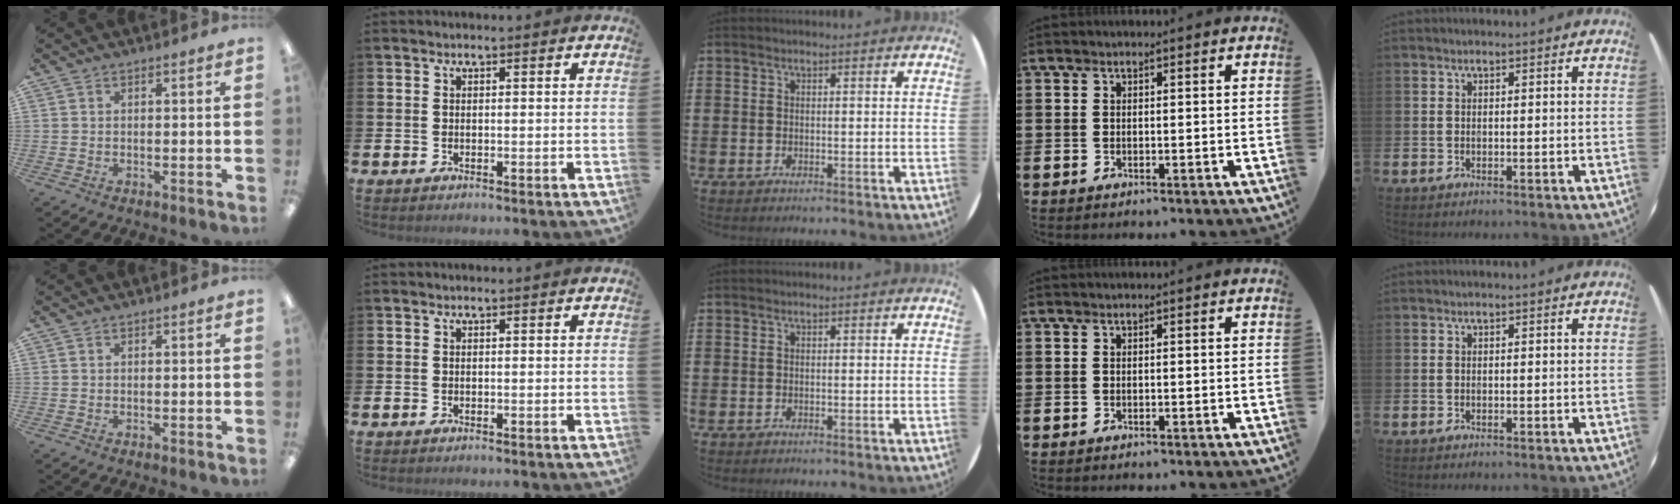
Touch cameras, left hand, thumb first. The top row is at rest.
{}